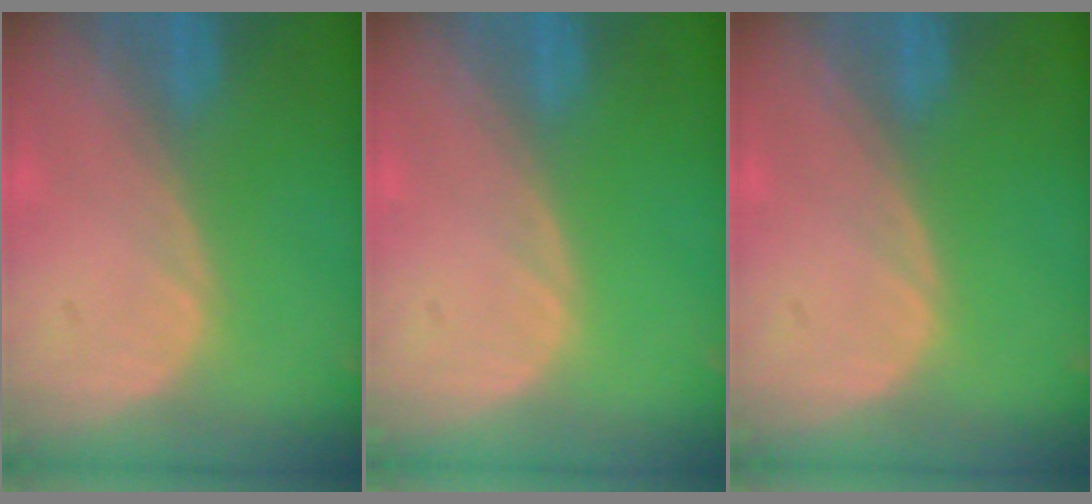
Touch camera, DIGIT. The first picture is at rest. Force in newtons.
{"total": 0.0}
{"total": 0.0}